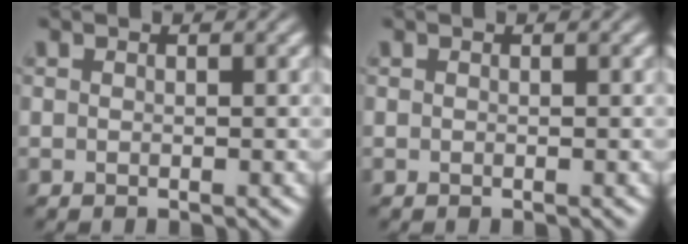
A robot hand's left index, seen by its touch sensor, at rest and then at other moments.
{"total": 0.0}